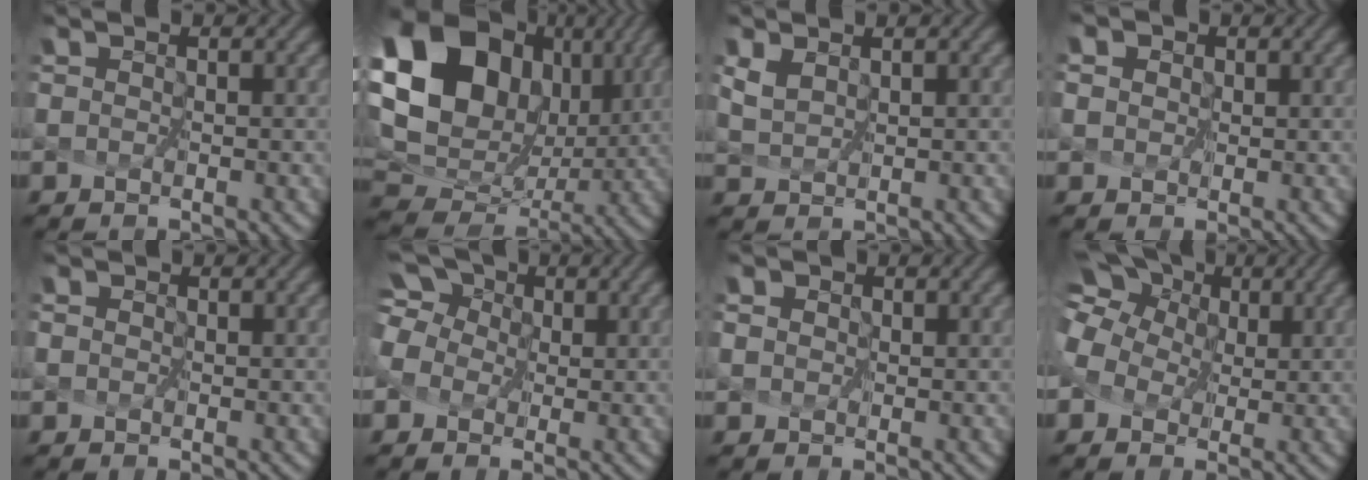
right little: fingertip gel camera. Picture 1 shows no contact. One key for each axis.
{"total": 19.4, "fx": 6.1, "fy": 15.3, "fz": 10.3, "tx": -0.250, "ty": 0.022, "tz": 0.133}
{"total": 2.6, "fx": 2.1, "fy": 1.2, "fz": 1.0, "tx": -0.042, "ty": 0.008, "tz": 0.048}
{"total": 2.6, "fx": 0.9, "fy": 2.0, "fz": 1.3, "tx": -0.021, "ty": 0.016, "tz": 0.005}
{"total": 0.6, "fx": 0.0, "fy": 0.5, "fz": 0.3, "tx": -0.001, "ty": 0.003, "tz": -0.002}
{"total": 6.1, "fx": 1.8, "fy": 4.6, "fz": 3.5, "tx": -0.084, "ty": 0.029, "tz": 0.005}
{"total": 1.8, "fx": 0.6, "fy": 1.5, "fz": 0.9, "tx": -0.014, "ty": 0.012, "tz": 0.003}
{"total": 10.2, "fx": 3.8, "fy": 7.9, "fz": 5.3, "tx": -0.130, "ty": 0.035, "tz": 0.044}